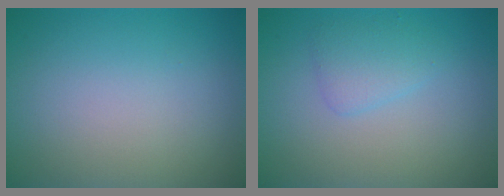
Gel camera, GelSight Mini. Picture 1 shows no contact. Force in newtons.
{"total": 1.8, "press": 1.8, "slide": 0.1}